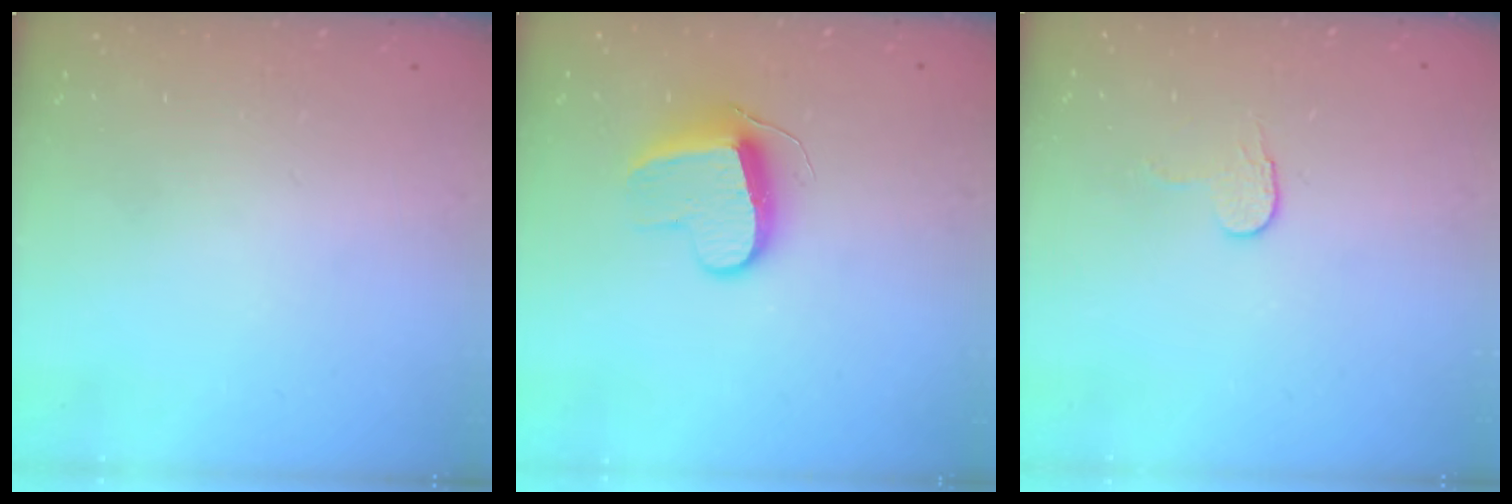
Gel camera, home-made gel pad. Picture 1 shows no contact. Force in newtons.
{"total": 10.6, "press": 10.6, "slide": 0.2}
{"total": 3.8, "press": 3.8, "slide": 0.3}